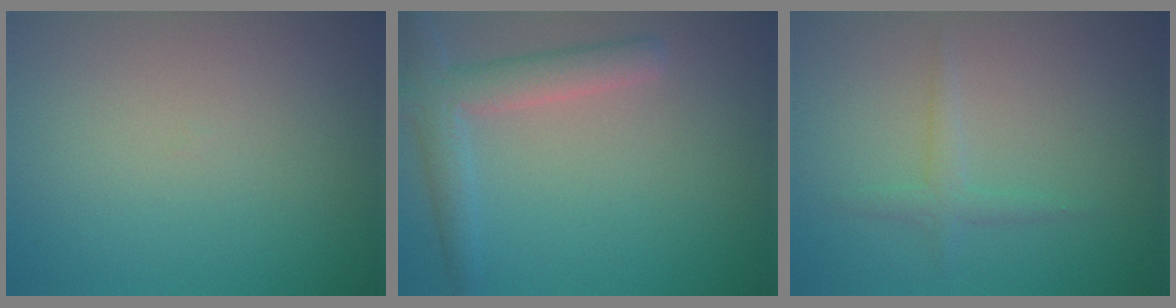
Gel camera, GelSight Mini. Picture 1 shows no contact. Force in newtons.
{"total": 3.7, "press": 3.6, "slide": 0.4}
{"total": 1.3, "press": 1.3, "slide": 0.0}